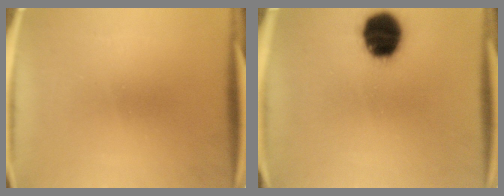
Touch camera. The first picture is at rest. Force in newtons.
{"total": 14.1}